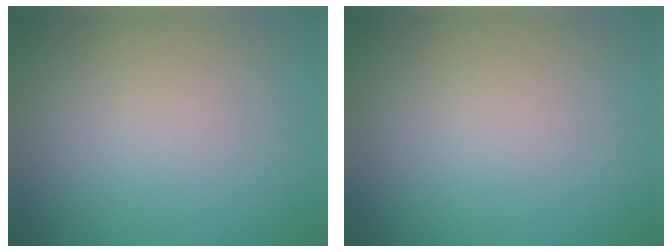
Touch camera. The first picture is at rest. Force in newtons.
{"total": 0.0}